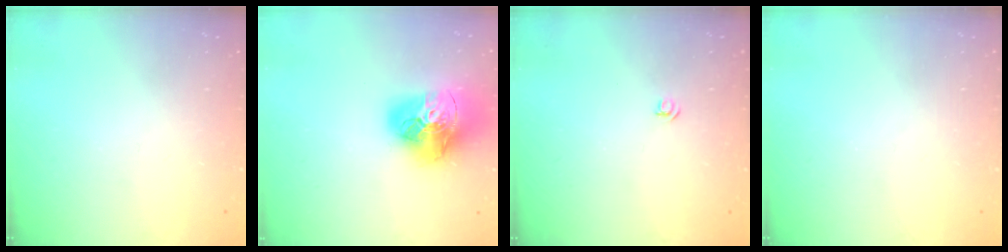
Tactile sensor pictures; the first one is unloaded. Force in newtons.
{"total": 21.0, "press": 20.9, "slide": 2.1}
{"total": 3.2, "press": 3.2, "slide": 0.3}
{"total": 0.0}